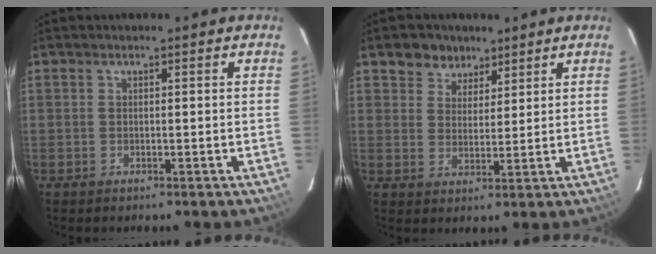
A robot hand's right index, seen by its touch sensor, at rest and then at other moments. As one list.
[{"total": 5.7, "force": [3.8, 4.1, 1.1], "torque": [-0.015, 0.013, 0.063]}]